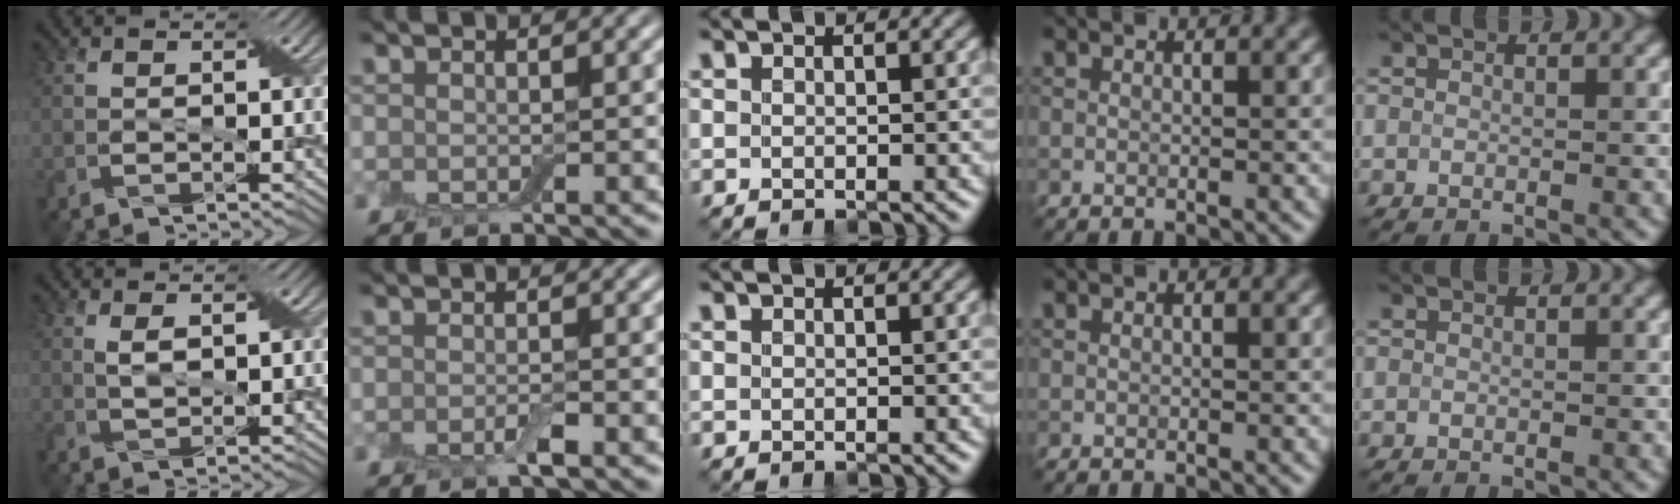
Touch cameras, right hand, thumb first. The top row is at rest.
{"thumb": {"total": 2.2, "force": [0.8, 0.8, 1.8], "torque": [-0.045, 0.003, 0.017]}, "index": {"total": 1.4, "force": [-0.6, 0.2, 1.2], "torque": [-0.022, -0.004, -0.014]}}